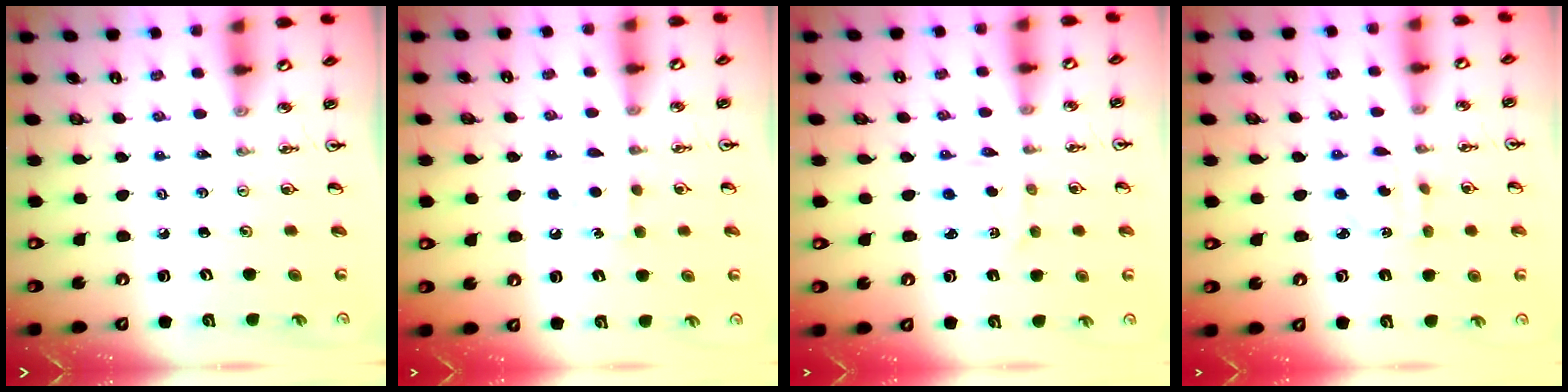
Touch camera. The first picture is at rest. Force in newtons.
{"total": 6.4, "press": 6.3, "slide": 0.8}
{"total": 2.8, "press": 2.7, "slide": 0.6}
{"total": 2.6, "press": 2.5, "slide": 0.3}